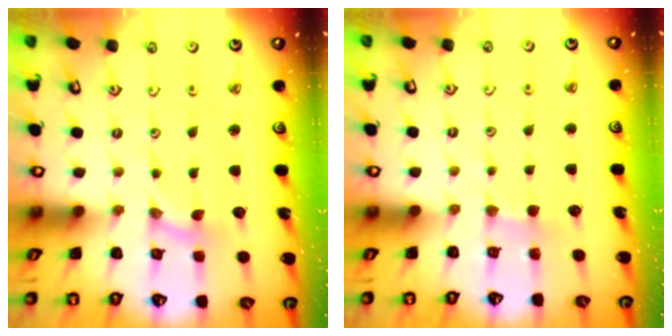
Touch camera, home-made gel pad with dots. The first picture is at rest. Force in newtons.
{"total": 2.4, "press": 2.4, "slide": 0.4}